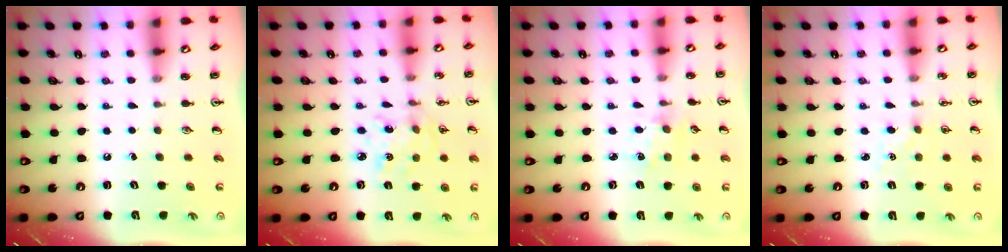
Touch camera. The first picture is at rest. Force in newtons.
{"total": 4.8, "press": 4.8, "slide": 0.4}
{"total": 1.2, "press": 1.2, "slide": 0.2}
{"total": 3.2, "press": 3.2, "slide": 0.4}